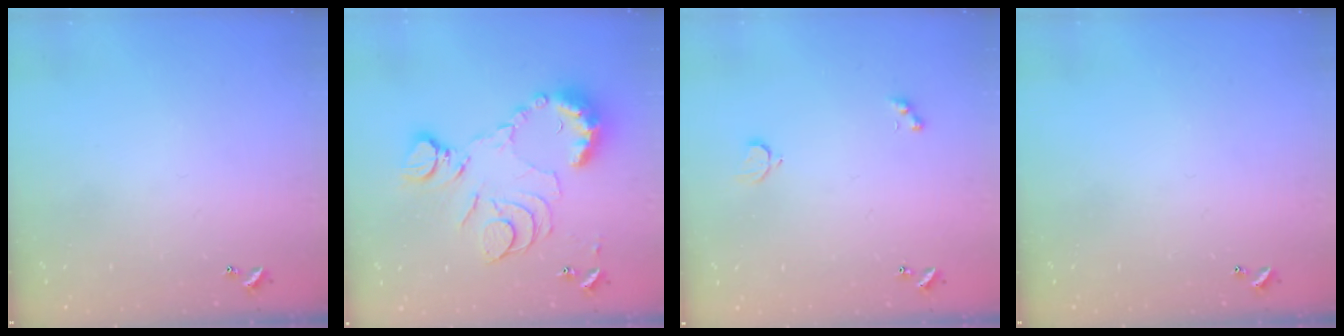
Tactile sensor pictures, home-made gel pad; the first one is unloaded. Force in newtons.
{"total": 14.2, "press": 14.2, "slide": 1.3}
{"total": 0.9, "press": 0.8, "slide": 0.4}
{"total": 0.0}